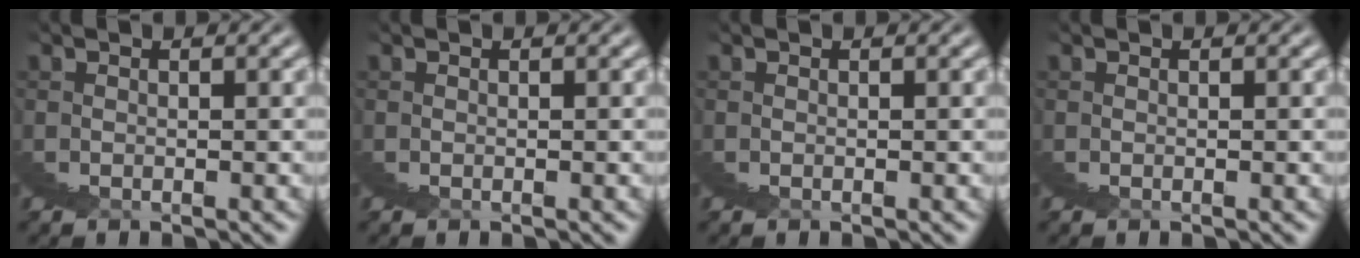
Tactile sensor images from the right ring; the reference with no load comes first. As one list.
[{"total": 0.0}, {"total": 0.0}, {"total": 0.0}]